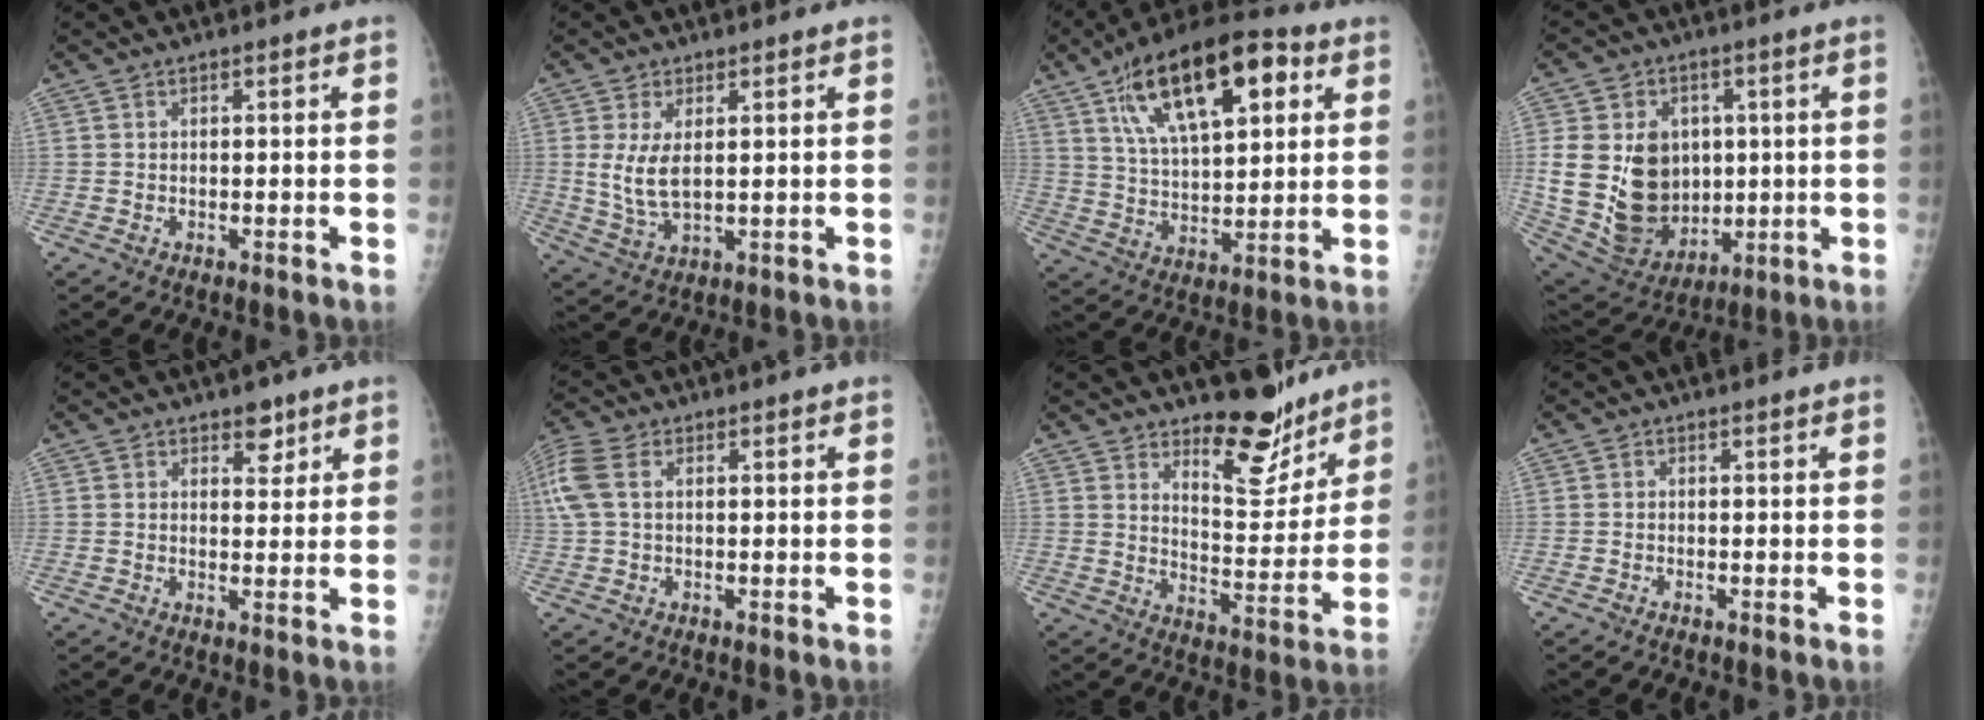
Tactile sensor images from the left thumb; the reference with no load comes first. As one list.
[{"total": 6.4, "force": [1.2, 3.0, 5.6], "torque": [-0.113, -0.014, 0.033]}, {"total": 20.9, "force": [8.9, 9.2, 16.5], "torque": [-0.250, -0.009, 0.151]}, {"total": 19.5, "force": [1.5, 14.9, 12.5], "torque": [-0.204, -0.008, 0.057]}, {"total": 3.5, "force": [2.3, 2.0, 1.7], "torque": [-0.001, -0.013, 0.032]}, {"total": 8.5, "force": [2.3, 5.1, 6.4], "torque": [-0.180, 0.025, 0.048]}, {"total": 12.3, "force": [9.5, 4.8, 6.2], "torque": [-0.051, -0.080, 0.153]}, {"total": 0.0}]